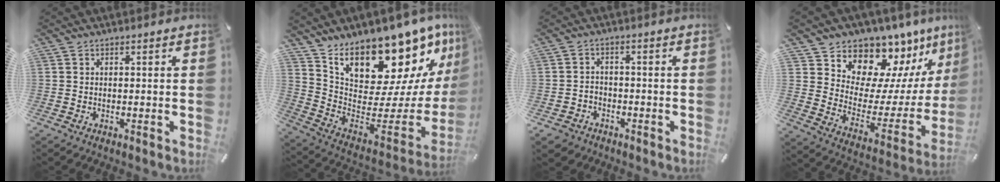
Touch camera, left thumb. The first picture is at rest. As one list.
[{"total": 19.2, "force": [15.6, 8.6, 7.0], "torque": [-0.089, -0.142, 0.269]}, {"total": 3.9, "force": [-2.4, 3.0, 0.6], "torque": [-0.021, 0.011, -0.051]}, {"total": 12.3, "force": [11.0, 5.7, 0.2], "torque": [-0.013, -0.140, 0.192]}]